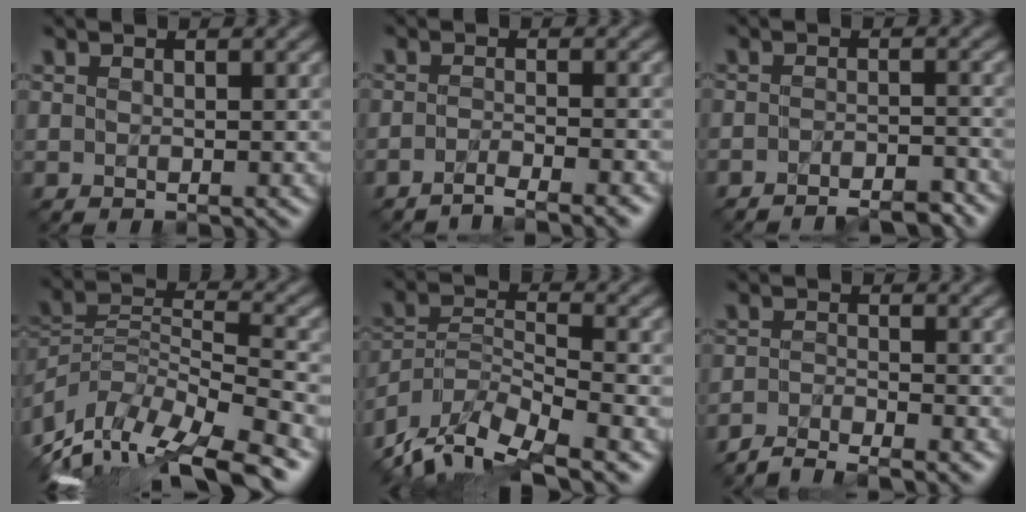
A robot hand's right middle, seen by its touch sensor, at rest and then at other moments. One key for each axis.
{"total": 3.3, "fx": -2.7, "fy": 0.5, "fz": 1.7, "tx": -0.020, "ty": -0.005, "tz": -0.054}
{"total": 3.8, "fx": -3.5, "fy": 0.4, "fz": 1.4, "tx": -0.019, "ty": 0.001, "tz": -0.050}
{"total": 13.5, "fx": -10.8, "fy": 4.6, "fz": 6.6, "tx": -0.132, "ty": 0.007, "tz": -0.172}
{"total": 9.6, "fx": -8.1, "fy": 2.3, "fz": 4.6, "tx": -0.087, "ty": -0.004, "tz": -0.152}
{"total": 3.5, "fx": -3.2, "fy": 0.4, "fz": 1.1, "tx": -0.015, "ty": -0.002, "tz": -0.064}